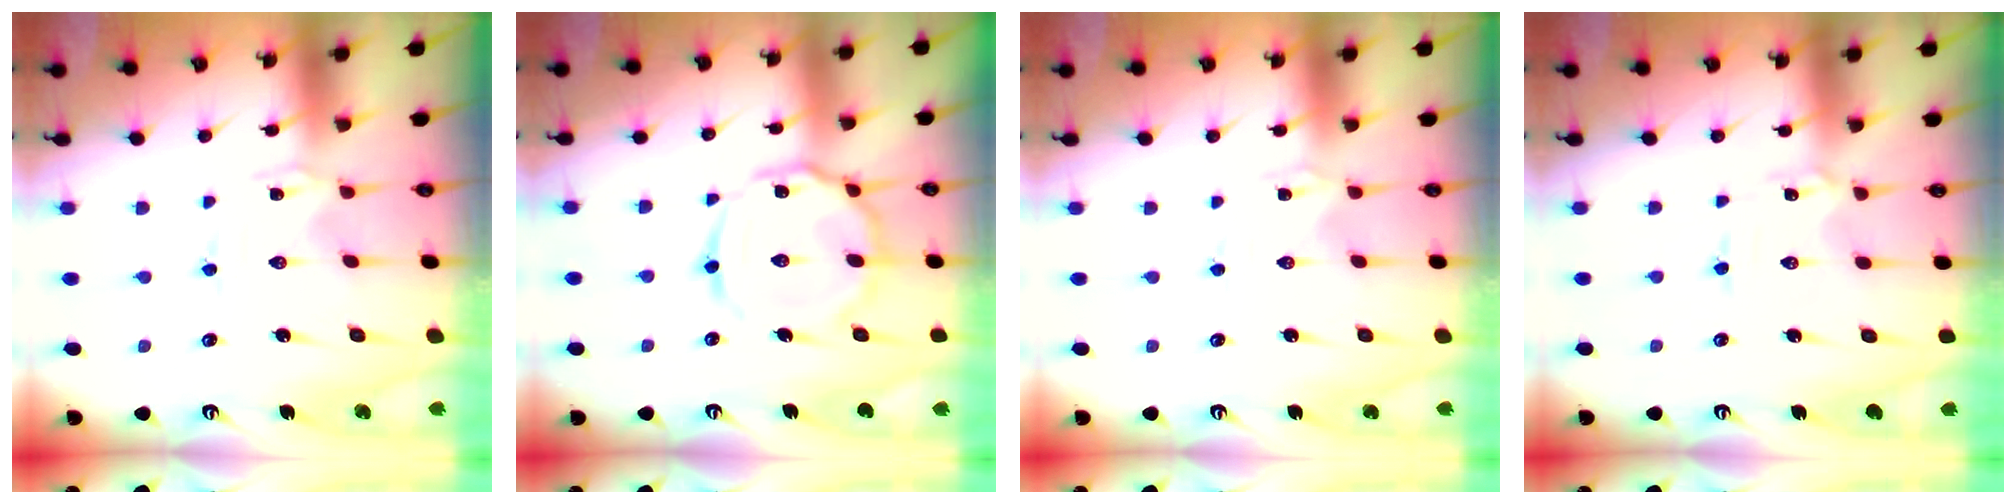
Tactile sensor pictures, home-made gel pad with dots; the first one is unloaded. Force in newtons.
{"total": 13.6, "press": 13.6, "slide": 1.1}
{"total": 0.0}
{"total": 0.9, "press": 0.9, "slide": 0.1}